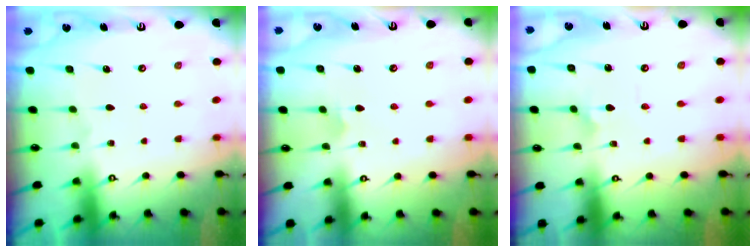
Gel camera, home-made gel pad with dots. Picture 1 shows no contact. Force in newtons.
{"total": 3.0, "press": 3.0, "slide": 0.2}
{"total": 2.2, "press": 2.2, "slide": 0.1}